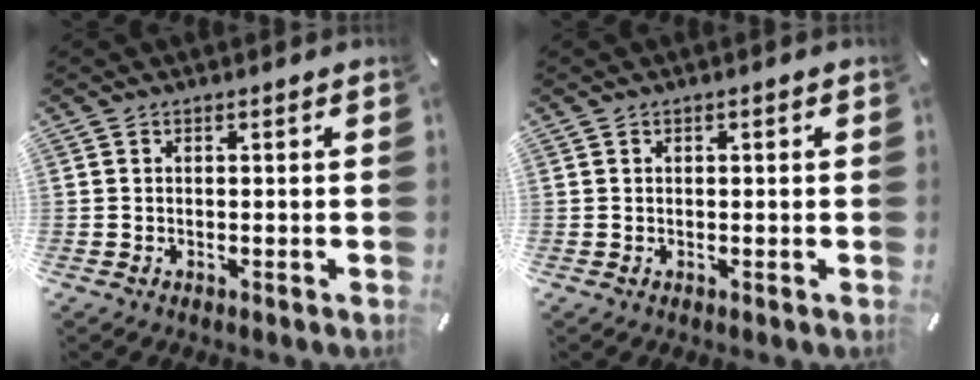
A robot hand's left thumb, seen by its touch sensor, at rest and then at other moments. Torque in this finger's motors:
{"motor_torque": [-0.09, -0.36, 0.00, 0.06, -0.03]}